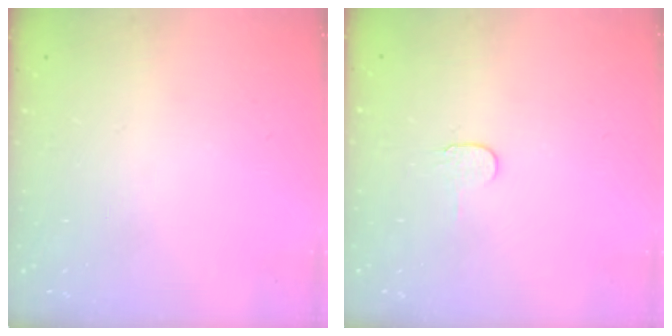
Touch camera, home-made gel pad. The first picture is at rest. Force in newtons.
{"total": 4.0, "press": 3.9, "slide": 0.5}